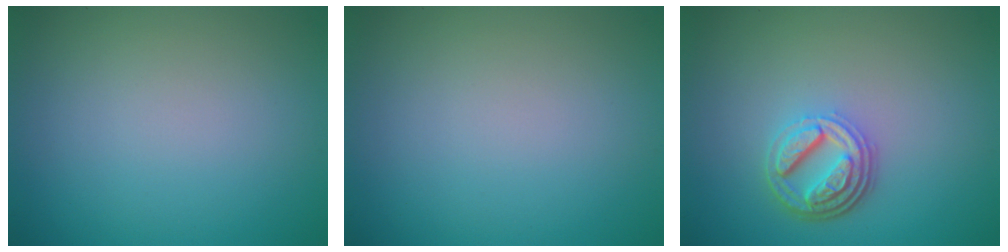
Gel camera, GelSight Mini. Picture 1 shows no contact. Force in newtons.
{"total": 0.0}
{"total": 4.5, "press": 3.4, "slide": 2.9}